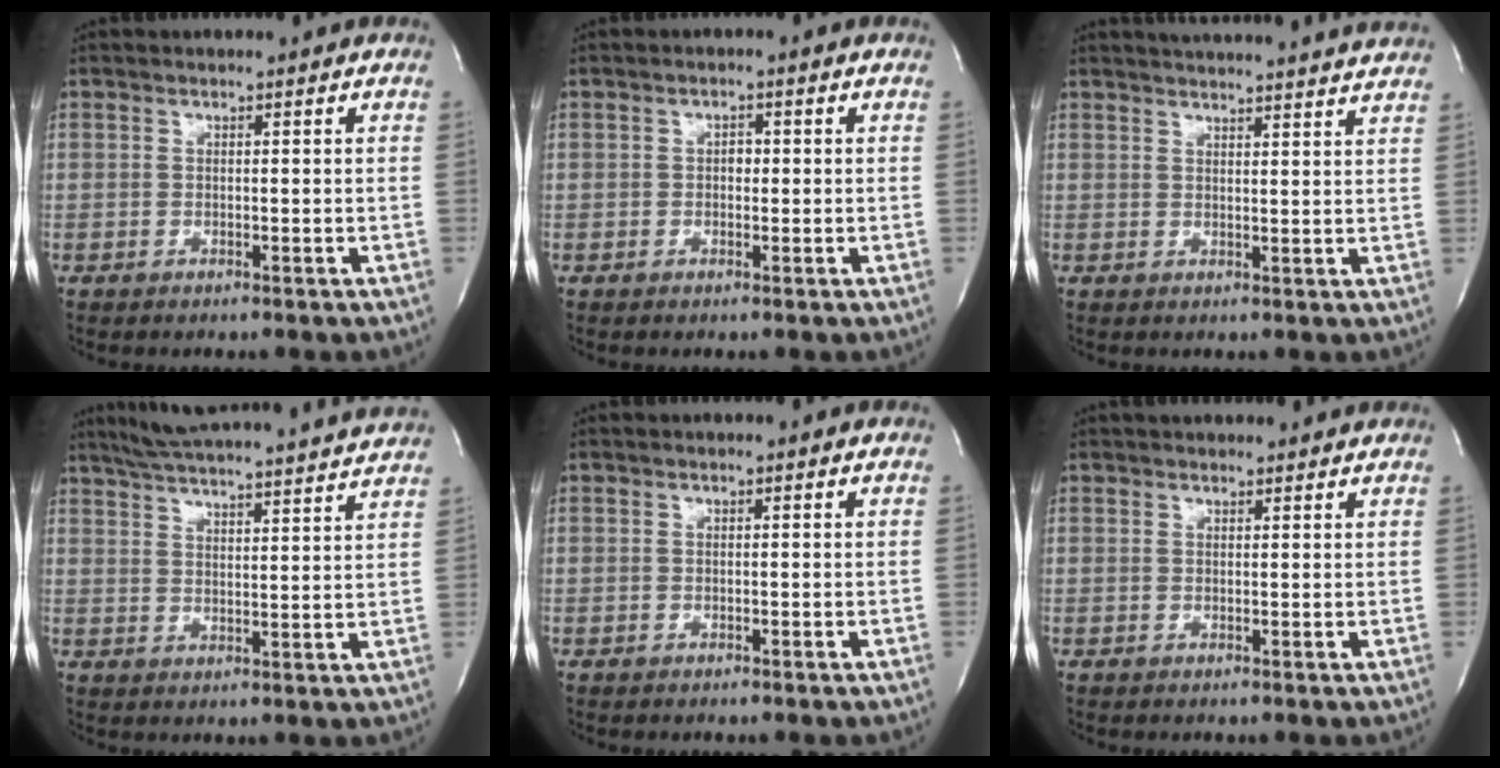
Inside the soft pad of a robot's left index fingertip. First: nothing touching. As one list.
[{"total": 1.3, "force": [-0.5, 0.8, 0.9], "torque": [-0.010, -0.001, -0.009]}, {"total": 16.4, "force": [15.6, 0.1, 4.9], "torque": [-0.076, -0.011, 0.192]}, {"total": 21.5, "force": [19.9, 0.0, 8.1], "torque": [-0.136, -0.011, 0.265]}, {"total": 0.0}, {"total": 5.3, "force": [4.9, 1.2, 1.4], "torque": [-0.014, 0.022, 0.056]}]